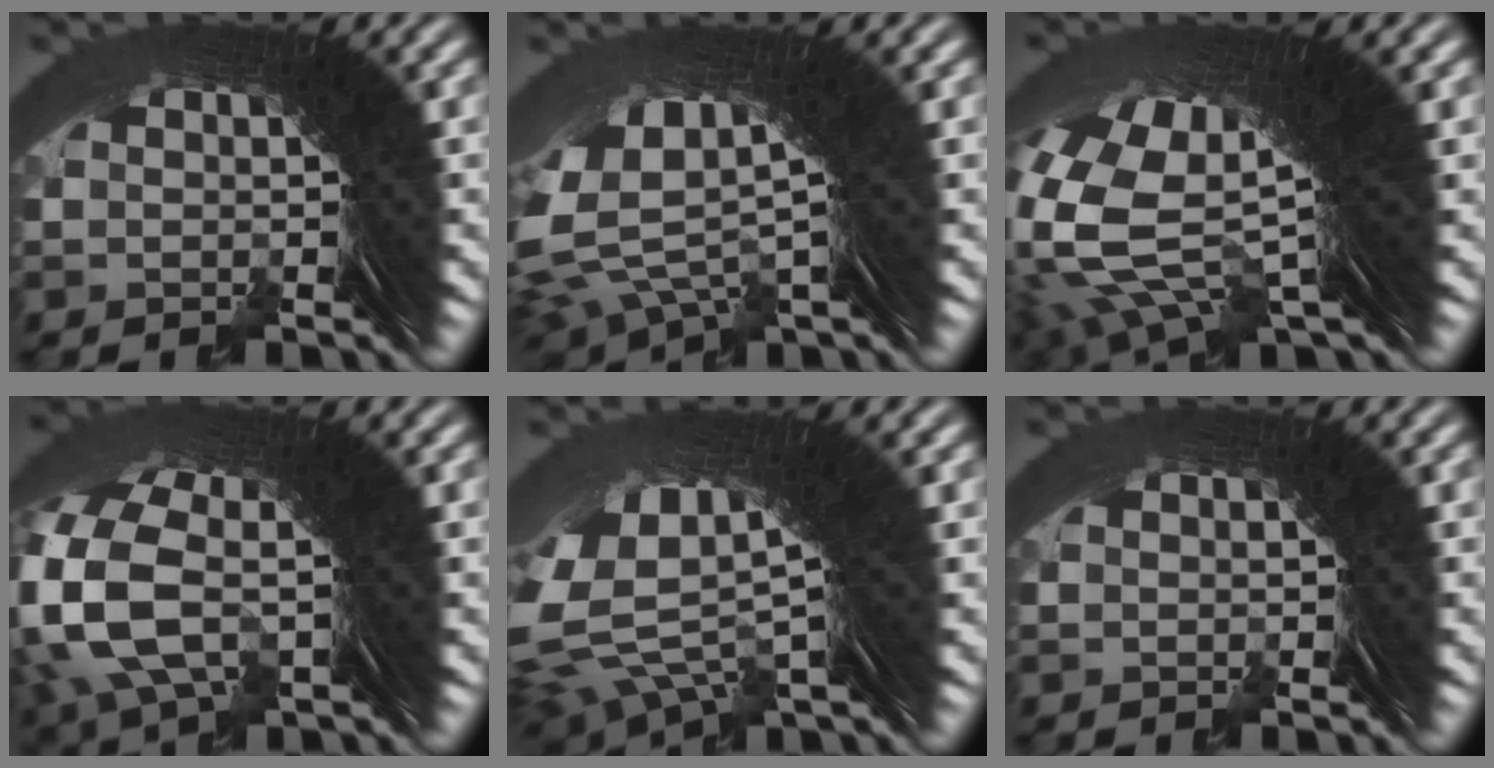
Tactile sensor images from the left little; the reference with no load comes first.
{"total": 10.5, "force": [2.1, 7.0, 7.5], "torque": [-0.160, -0.010, 0.035]}
{"total": 15.3, "force": [4.0, 9.3, 11.4], "torque": [-0.249, -0.019, 0.068]}
{"total": 8.0, "force": [0.5, 5.8, 5.6], "torque": [-0.166, -0.022, 0.015]}
{"total": 11.6, "force": [2.8, 7.3, 8.7], "torque": [-0.185, -0.008, 0.046]}
{"total": 0.0}